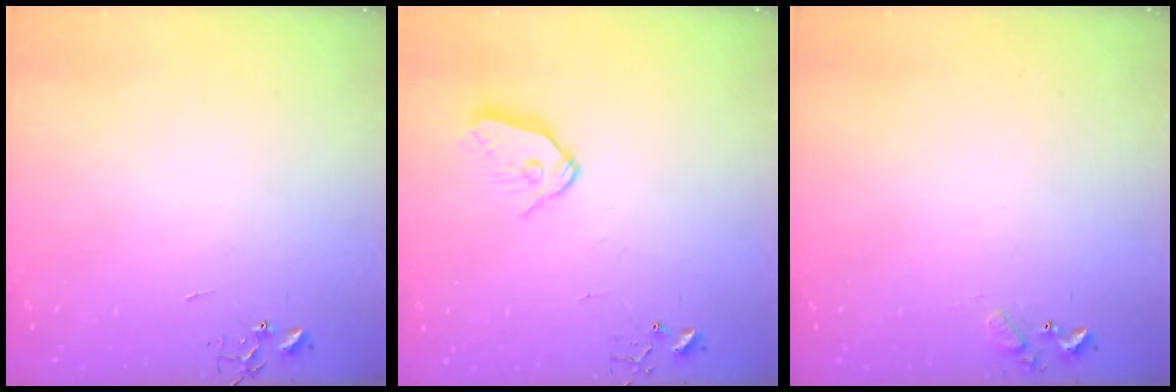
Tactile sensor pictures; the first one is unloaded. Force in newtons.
{"total": 9.9, "press": 9.8, "slide": 1.2}
{"total": 5.5, "press": 5.5, "slide": 0.4}